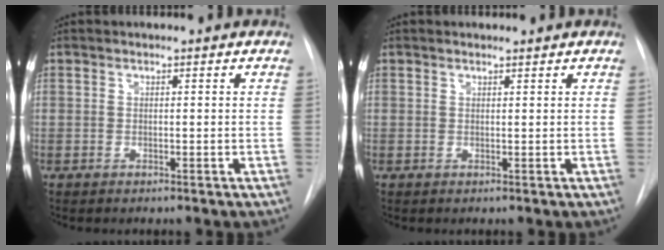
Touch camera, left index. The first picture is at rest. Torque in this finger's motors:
{"motor_torque": [0.18, -0.11, -0.01, 0.01]}